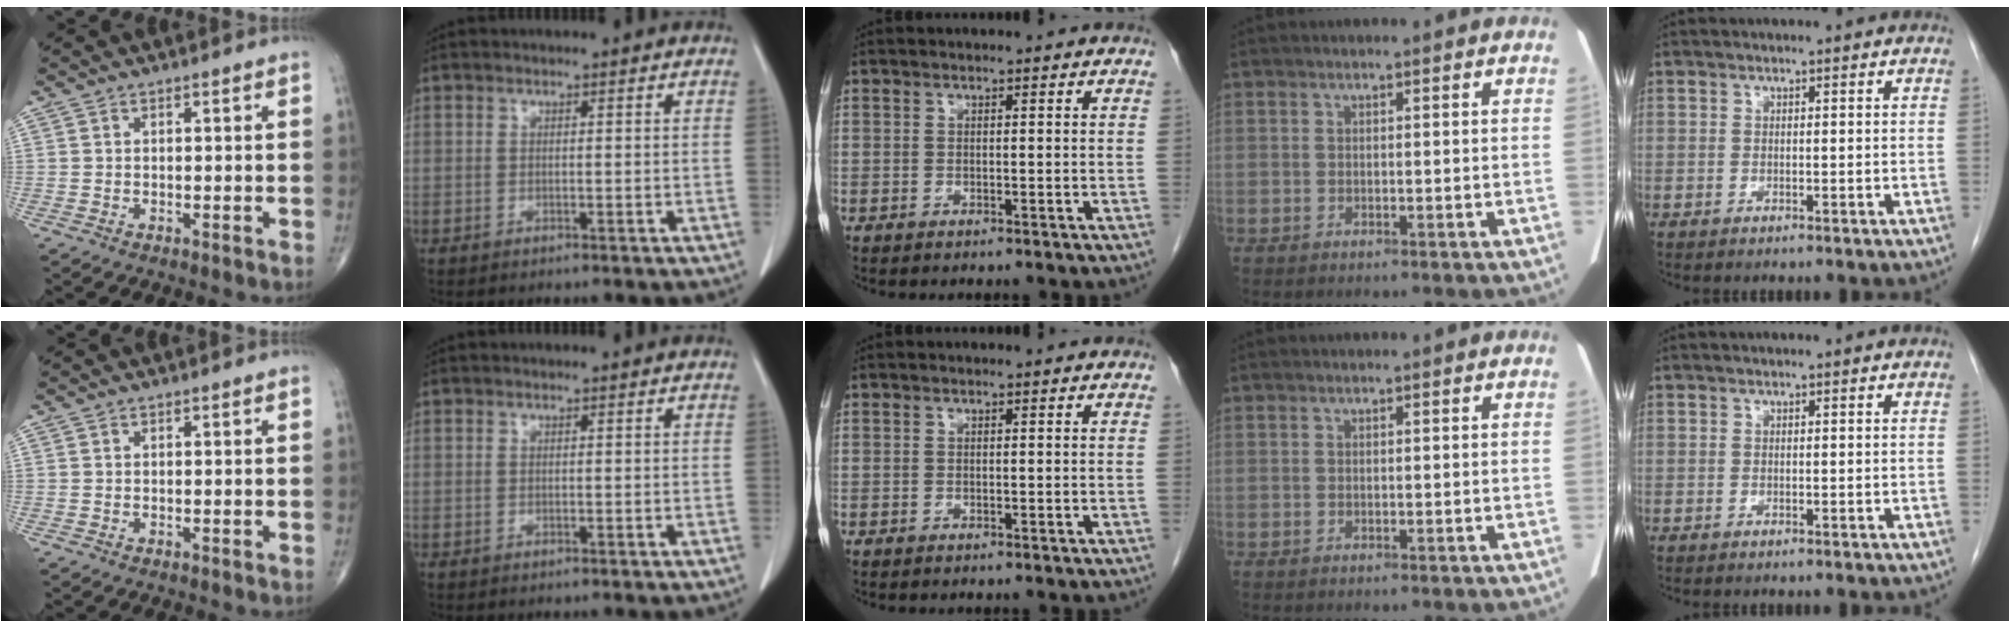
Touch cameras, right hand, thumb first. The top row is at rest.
{}